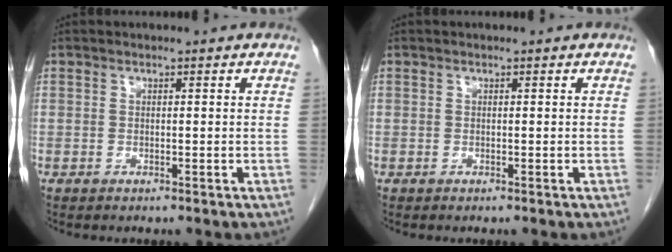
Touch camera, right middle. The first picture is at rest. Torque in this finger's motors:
{"motor_torque": [0.18, 0.02, 0.00, 0.01]}